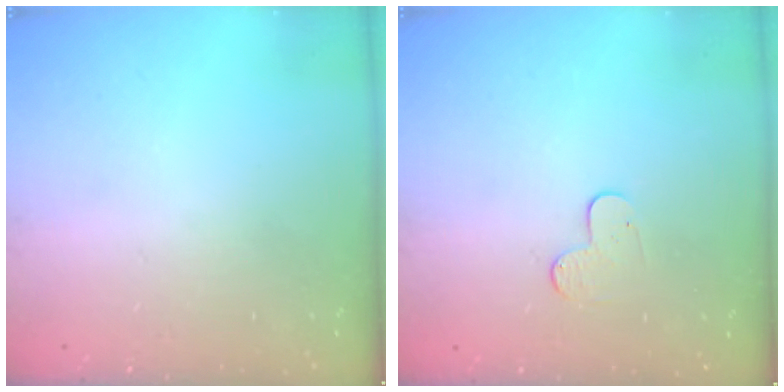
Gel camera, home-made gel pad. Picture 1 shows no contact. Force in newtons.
{"total": 4.9, "press": 4.9, "slide": 0.4}